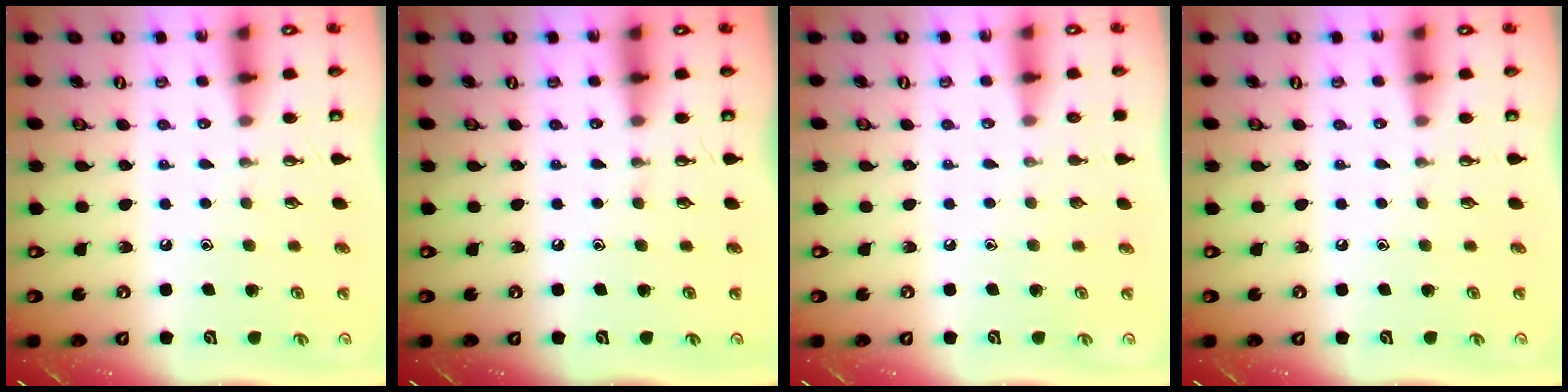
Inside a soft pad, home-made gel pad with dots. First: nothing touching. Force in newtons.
{"total": 0.0}
{"total": 0.0}
{"total": 0.0}